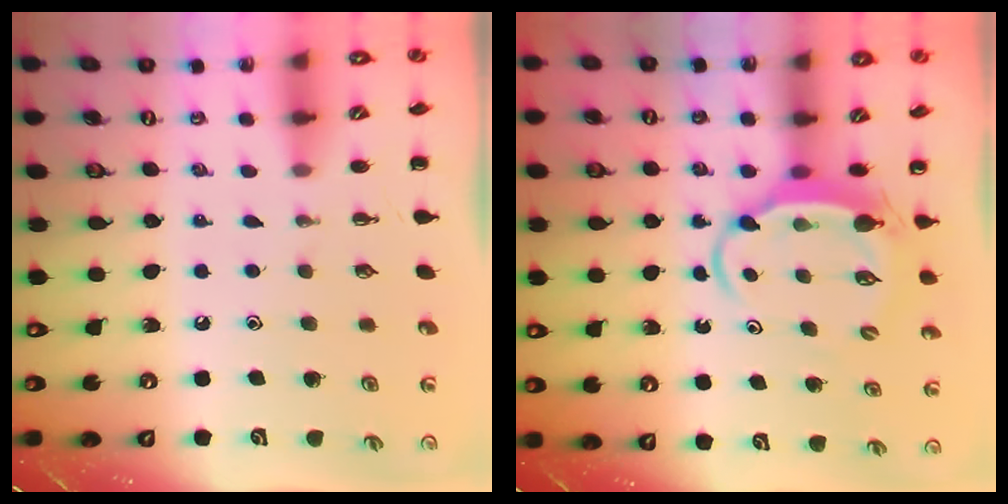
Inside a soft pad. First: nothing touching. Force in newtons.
{"total": 5.0, "press": 4.9, "slide": 0.7}